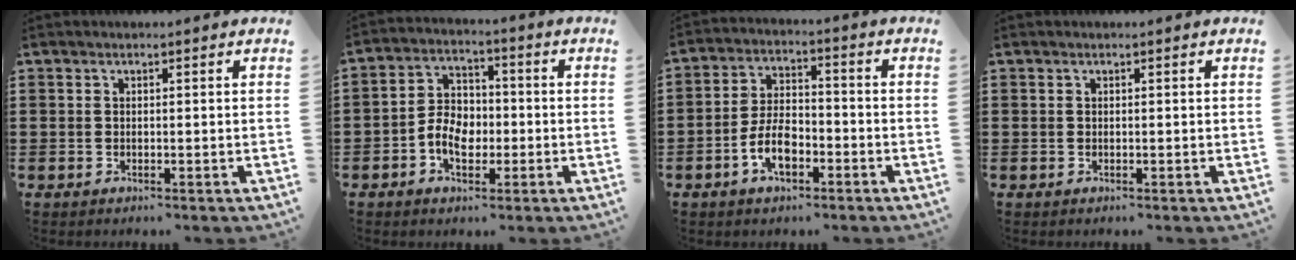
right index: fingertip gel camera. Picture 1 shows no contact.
{"total": 5.7, "force": [-1.7, 4.2, 3.5], "torque": [-0.073, 0.006, -0.038]}
{"total": 6.8, "force": [-2.9, 3.5, 5.1], "torque": [-0.113, 0.004, -0.059]}
{"total": 0.0}